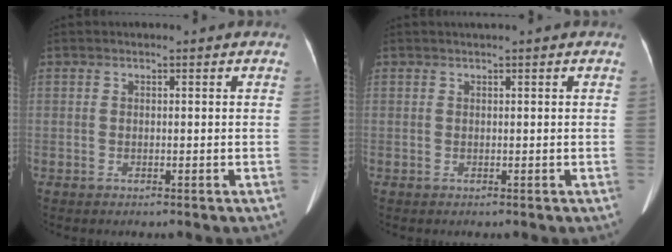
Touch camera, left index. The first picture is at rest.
{"total": 0.6, "force": [0.4, -0.1, 0.4], "torque": [-0.009, 0.006, 0.013]}